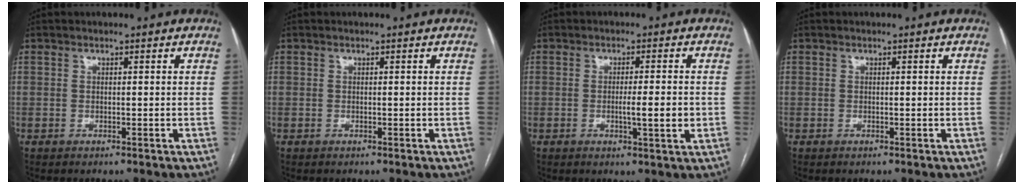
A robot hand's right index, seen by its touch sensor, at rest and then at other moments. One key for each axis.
{"total": 0.0}
{"total": 4.5, "fx": -0.9, "fy": 0.0, "fz": 4.4, "tx": -0.071, "ty": -0.006, "tz": -0.012}
{"total": 0.0}